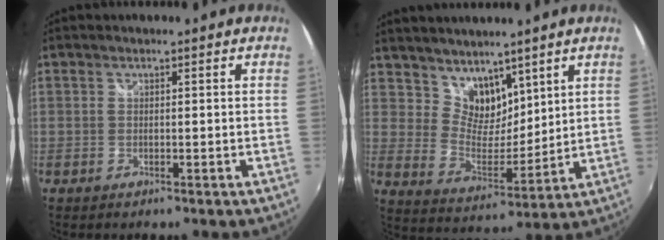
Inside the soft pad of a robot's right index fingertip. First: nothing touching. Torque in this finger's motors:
{"motor_torque": [-0.07, 0.13, 0.05, 0.00]}